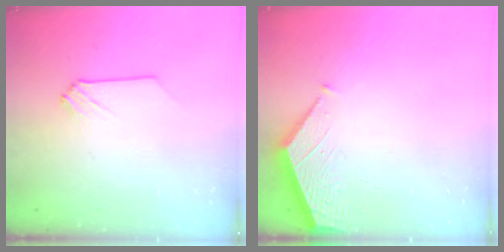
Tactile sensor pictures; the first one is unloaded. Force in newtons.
{"total": 3.3, "press": 3.3, "slide": 0.4}